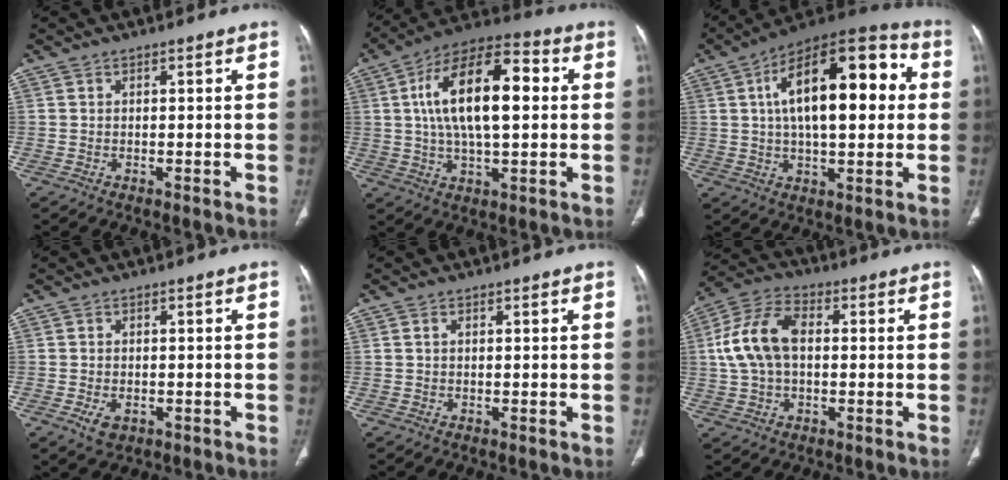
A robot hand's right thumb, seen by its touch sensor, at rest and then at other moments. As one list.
[{"total": 19.3, "force": [2.8, 8.6, 17.0], "torque": [-0.286, 0.025, 0.040]}, {"total": 22.6, "force": [3.9, 10.1, 19.8], "torque": [-0.287, 0.026, 0.051]}, {"total": 3.2, "force": [-1.2, 2.1, 2.1], "torque": [-0.034, 0.001, -0.012]}, {"total": 0.5, "force": [0.1, 0.4, 0.4], "torque": [-0.010, 0.001, 0.001]}, {"total": 11.8, "force": [0.9, 7.3, 9.2], "torque": [-0.188, 0.029, 0.012]}]